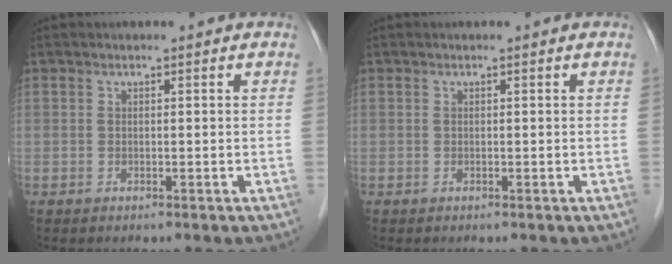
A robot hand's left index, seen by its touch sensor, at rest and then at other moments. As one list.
[{"total": 0.0}]